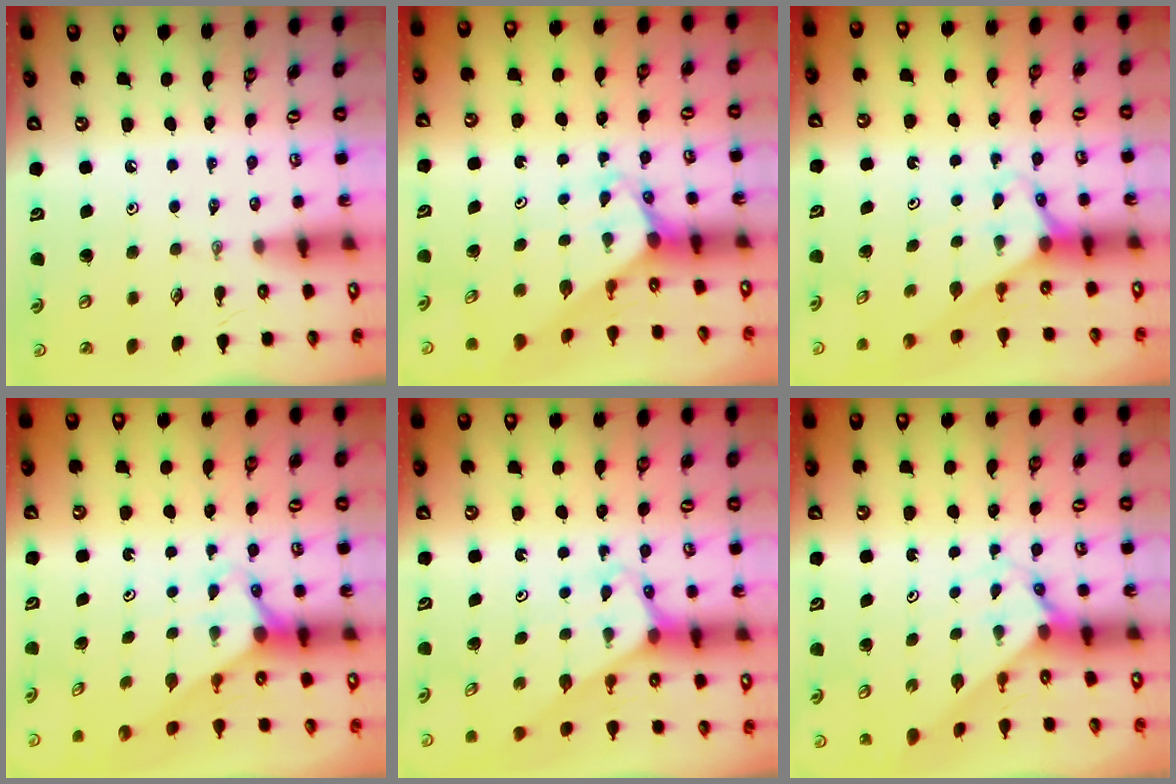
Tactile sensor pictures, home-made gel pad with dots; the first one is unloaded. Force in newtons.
{"total": 2.9, "press": 2.9, "slide": 0.2}
{"total": 2.6, "press": 2.6, "slide": 0.2}
{"total": 2.9, "press": 2.9, "slide": 0.0}
{"total": 3.1, "press": 3.1, "slide": 0.2}
{"total": 2.4, "press": 2.4, "slide": 0.2}